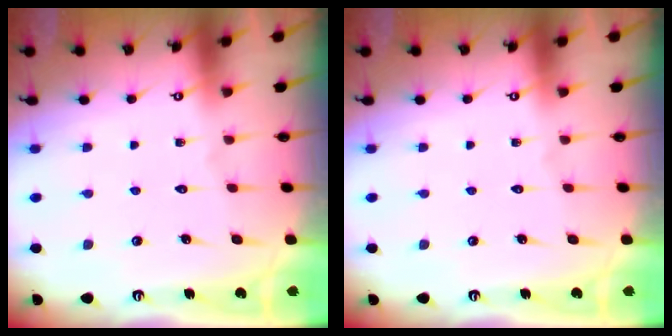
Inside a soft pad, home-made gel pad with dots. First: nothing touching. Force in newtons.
{"total": 0.0}